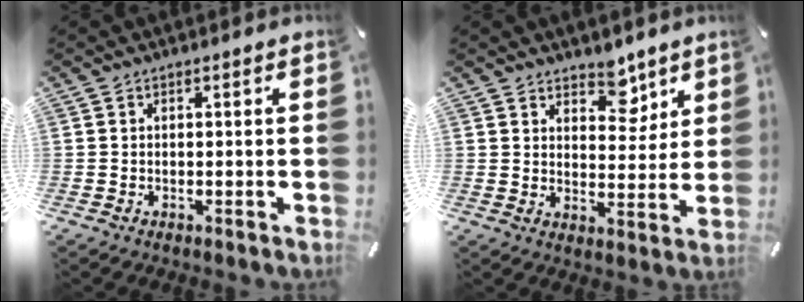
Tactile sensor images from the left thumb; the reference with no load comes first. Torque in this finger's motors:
{"motor_torque": [0.86, -0.02, 0.01, 0.07, 0.00]}